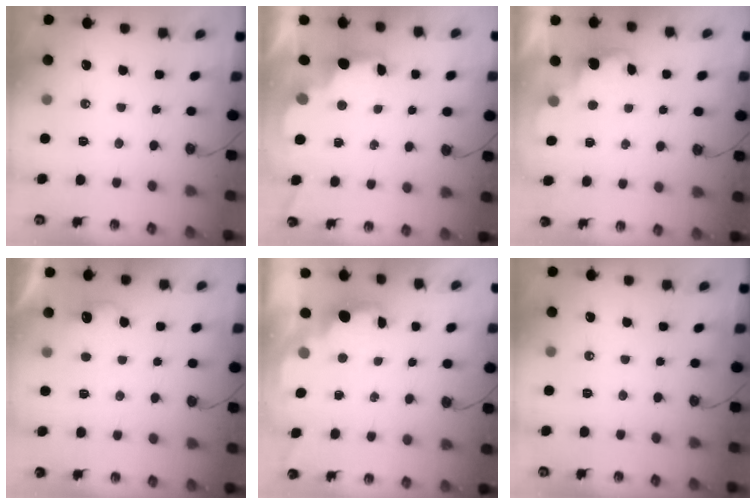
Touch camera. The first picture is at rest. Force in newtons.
{"total": 2.8, "press": 2.7, "slide": 0.9}
{"total": 2.0, "press": 1.8, "slide": 0.9}
{"total": 3.3, "press": 3.2, "slide": 1.0}
{"total": 1.7, "press": 1.5, "slide": 0.6}
{"total": 0.0}